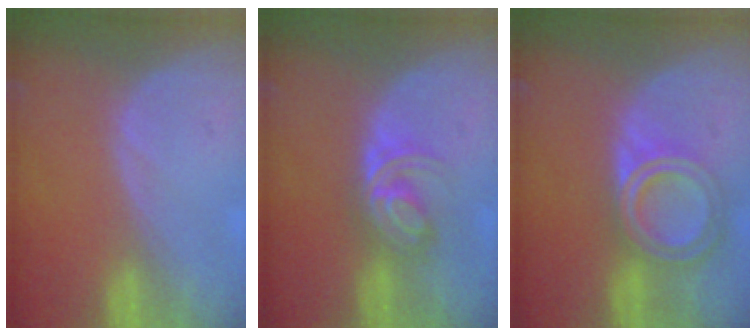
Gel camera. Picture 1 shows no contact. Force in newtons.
{"total": 6.0, "press": 5.2, "slide": 3.0}
{"total": 6.9, "press": 6.2, "slide": 3.1}